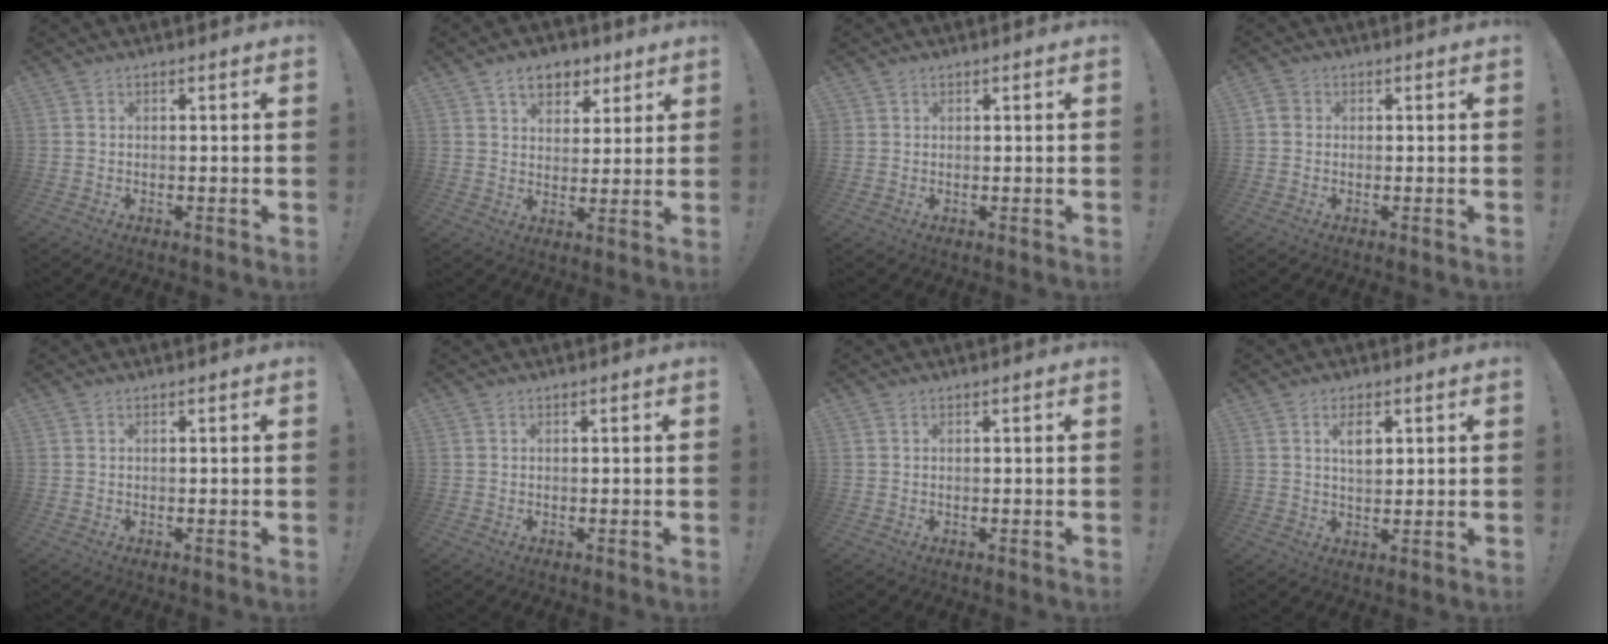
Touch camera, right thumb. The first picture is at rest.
{"total": 9.3, "force": [5.4, 6.3, 4.1], "torque": [-0.055, -0.021, 0.102]}
{"total": 0.9, "force": [0.6, 0.6, 0.0], "torque": [0.006, -0.003, 0.011]}
{"total": 2.6, "force": [0.2, 2.3, 1.1], "torque": [-0.021, 0.011, 0.006]}
{"total": 0.0}
{"total": 0.0}
{"total": 0.0}
{"total": 5.1, "force": [2.0, 2.9, 3.8], "torque": [-0.051, -0.006, 0.030]}